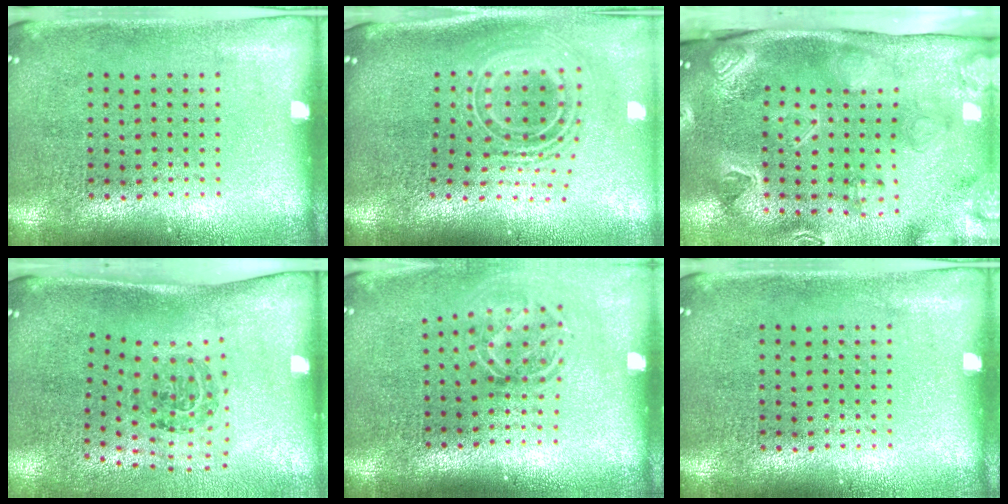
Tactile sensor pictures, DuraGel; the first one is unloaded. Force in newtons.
{"total": 2.7, "press": 1.8, "slide": 1.9}
{"total": 3.4, "press": 3.1, "slide": 1.3}
{"total": 1.8, "press": 1.1, "slide": 1.4}
{"total": 1.6, "press": 1.1, "slide": 1.2}
{"total": 0.0}